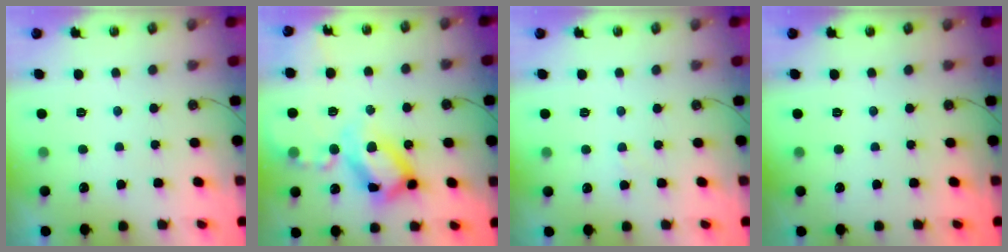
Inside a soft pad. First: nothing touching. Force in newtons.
{"total": 22.1, "press": 22.0, "slide": 2.1}
{"total": 1.9, "press": 1.9, "slide": 0.3}
{"total": 0.0}